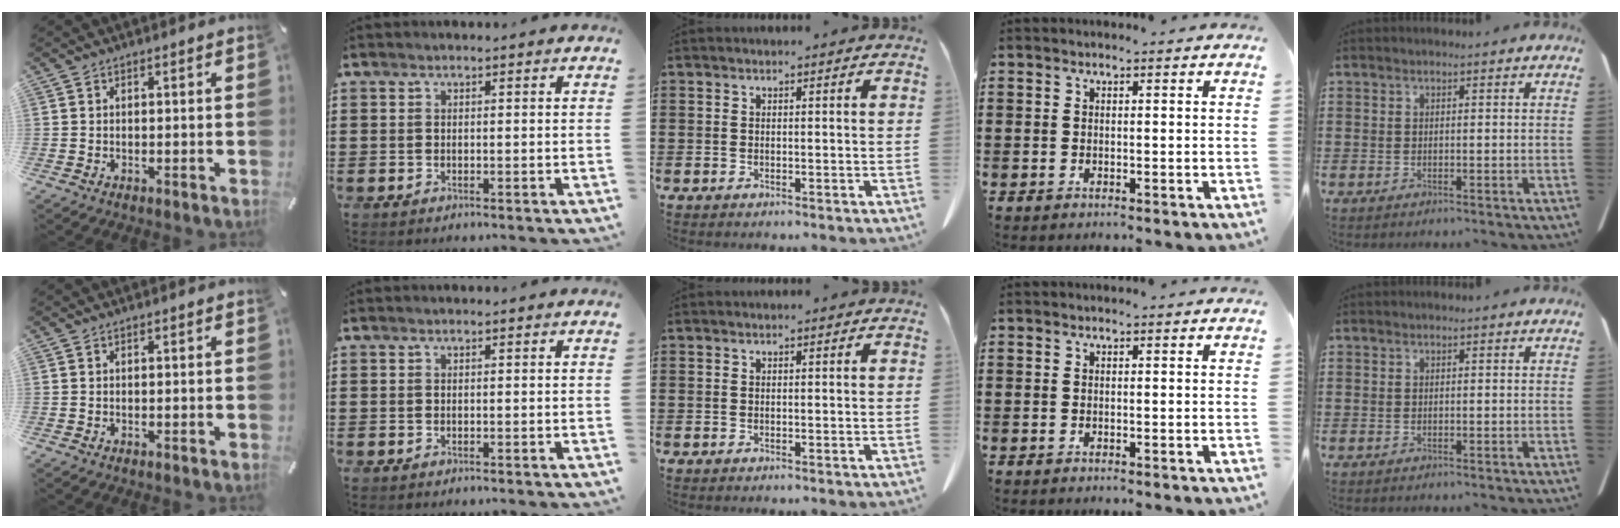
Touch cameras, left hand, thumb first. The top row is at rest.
{}